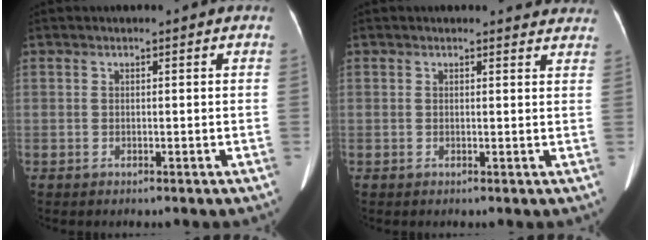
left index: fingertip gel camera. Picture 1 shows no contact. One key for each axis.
{"total": 4.6, "fx": 4.4, "fy": 1.1, "fz": 0.4, "tx": 0.005, "ty": -0.010, "tz": 0.027}